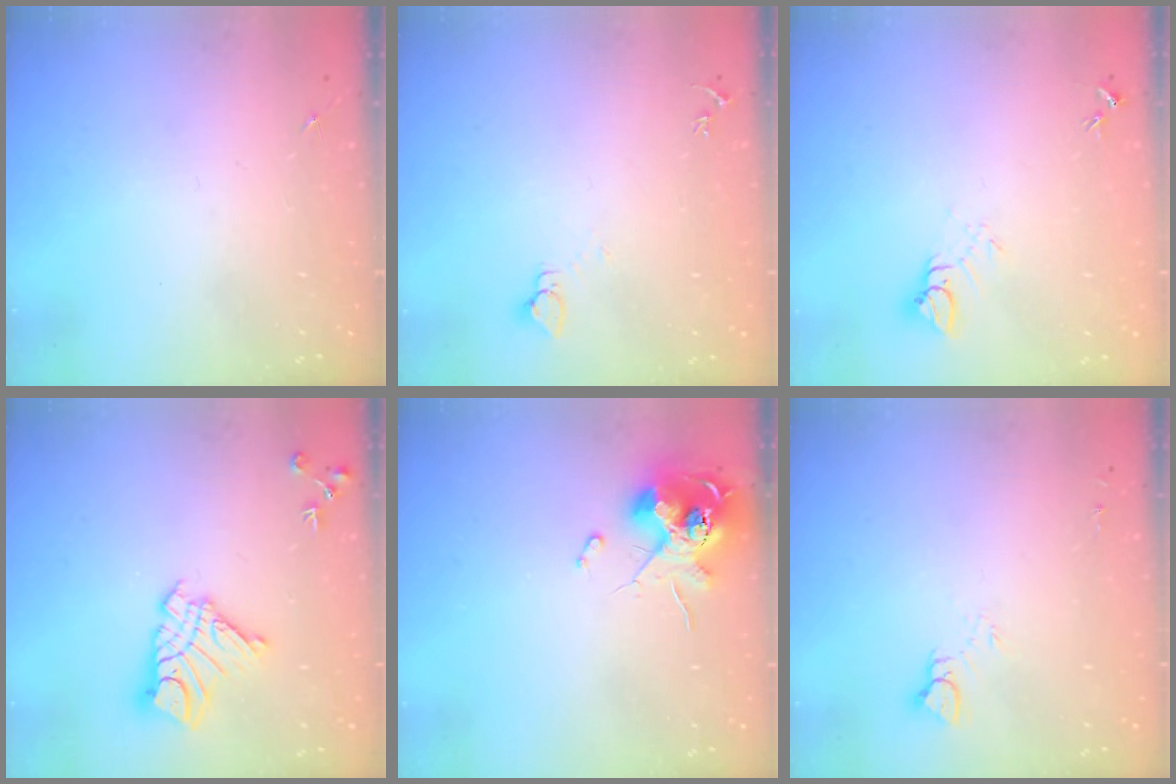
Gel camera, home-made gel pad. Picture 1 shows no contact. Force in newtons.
{"total": 2.7, "press": 2.7, "slide": 0.1}
{"total": 5.0, "press": 5.0, "slide": 0.4}
{"total": 13.7, "press": 13.6, "slide": 1.2}
{"total": 12.4, "press": 12.3, "slide": 1.1}
{"total": 5.3, "press": 5.3, "slide": 0.5}